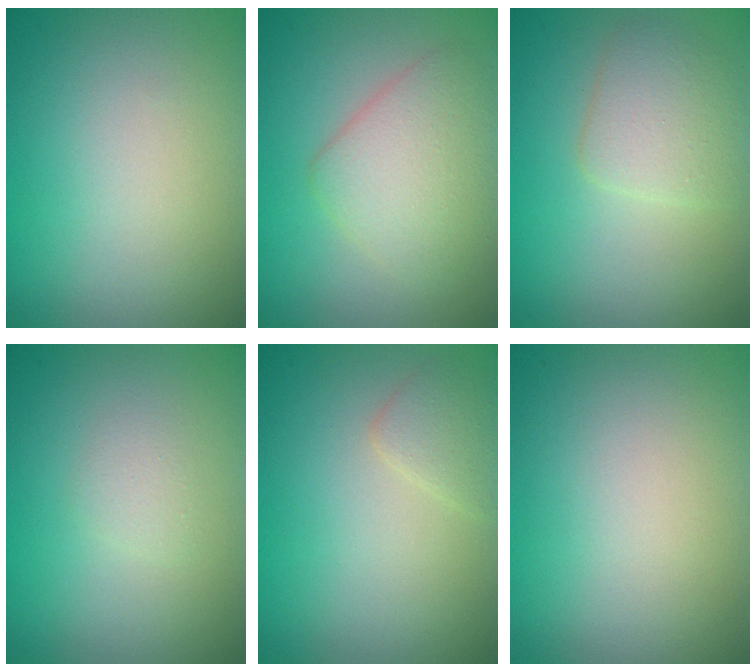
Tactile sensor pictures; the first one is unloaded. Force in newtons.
{"total": 4.0, "press": 4.0, "slide": 0.1}
{"total": 3.0, "press": 3.0, "slide": 0.1}
{"total": 0.9, "press": 0.9, "slide": 0.0}
{"total": 1.6, "press": 1.6, "slide": 0.1}
{"total": 0.0}